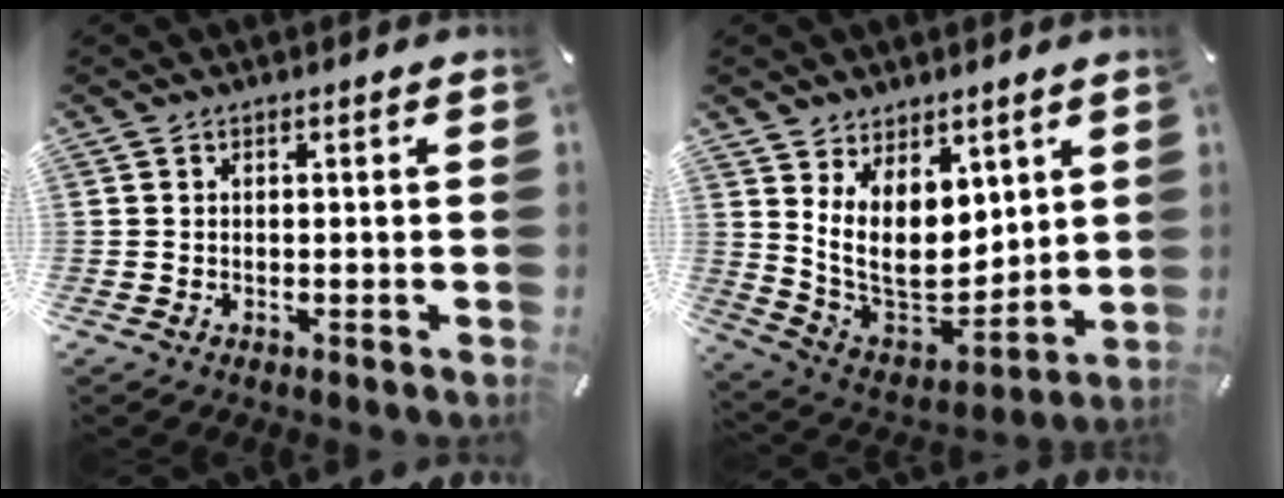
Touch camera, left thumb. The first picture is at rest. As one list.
[{"total": 13.4, "force": [5.4, 9.5, 7.6], "torque": [-0.149, -0.056, 0.110]}]